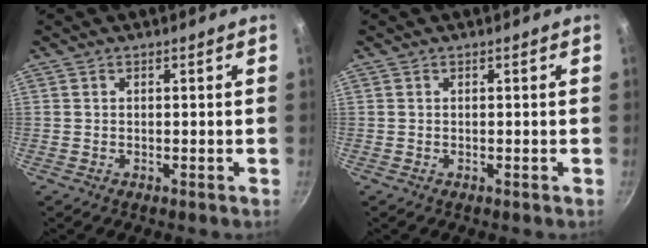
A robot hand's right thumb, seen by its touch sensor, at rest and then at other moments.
{"total": 0.0}